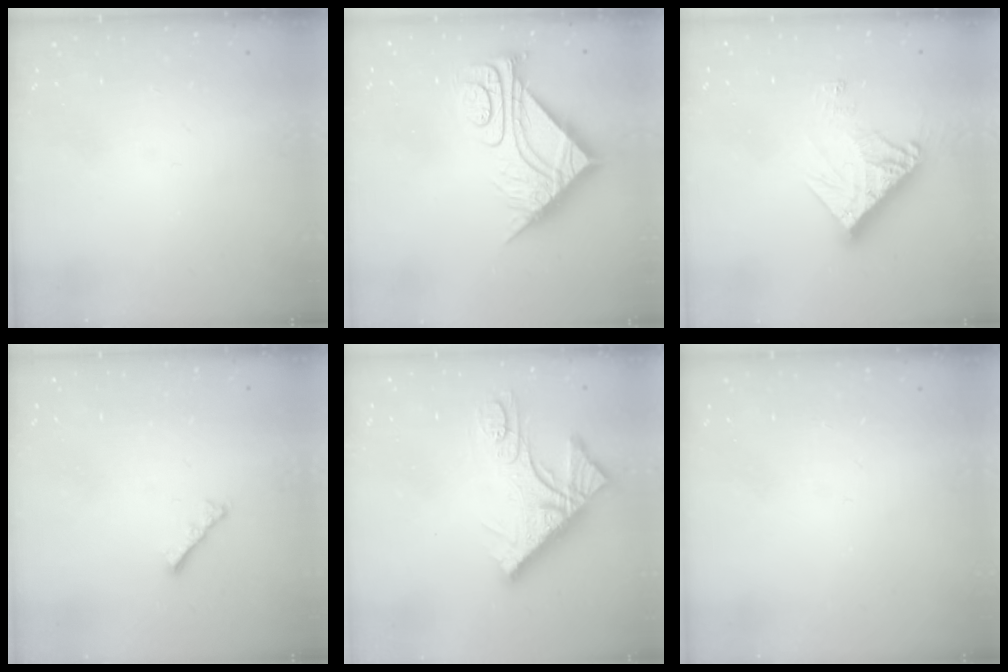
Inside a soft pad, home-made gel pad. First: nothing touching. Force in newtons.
{"total": 10.4, "press": 10.4, "slide": 1.1}
{"total": 13.1, "press": 13.0, "slide": 1.2}
{"total": 3.0, "press": 3.0, "slide": 0.5}
{"total": 14.0, "press": 13.9, "slide": 1.3}
{"total": 0.0}